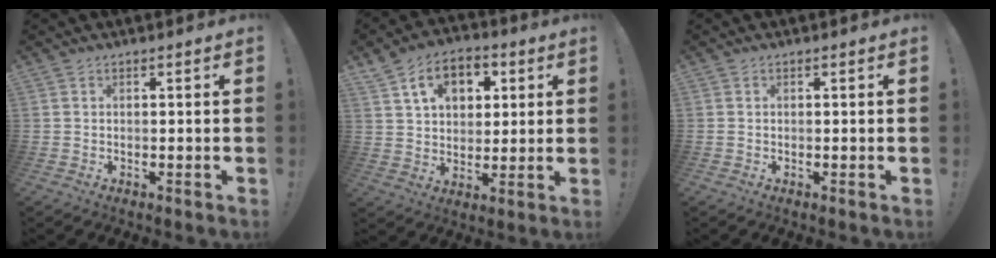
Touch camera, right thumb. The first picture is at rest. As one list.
[{"total": 12.6, "force": [5.5, 9.1, 6.7], "torque": [-0.095, -0.016, 0.103]}, {"total": 0.0}]